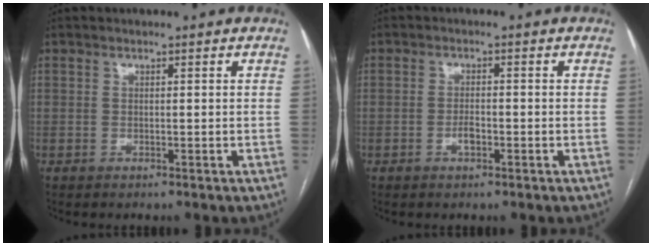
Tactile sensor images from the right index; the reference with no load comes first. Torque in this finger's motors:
{"motor_torque": [0.50, -0.14, 0.30, 0.04]}